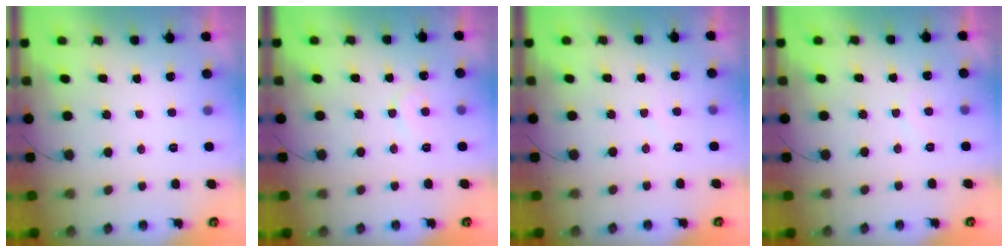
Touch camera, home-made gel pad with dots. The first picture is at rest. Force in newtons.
{"total": 5.9, "press": 5.9, "slide": 0.4}
{"total": 2.9, "press": 2.9, "slide": 0.2}
{"total": 4.9, "press": 4.9, "slide": 0.3}